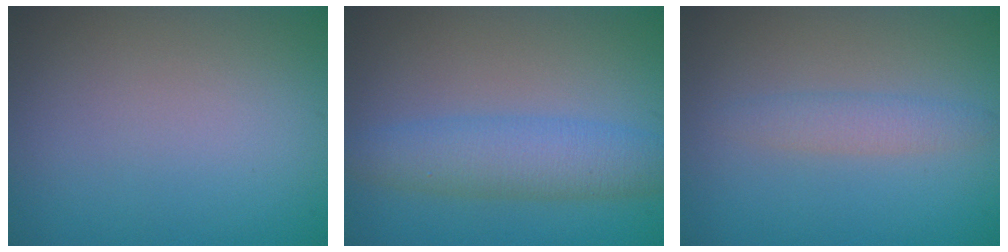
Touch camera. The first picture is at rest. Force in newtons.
{"total": 4.5, "press": 4.5, "slide": 0.2}
{"total": 1.9, "press": 1.9, "slide": 0.1}